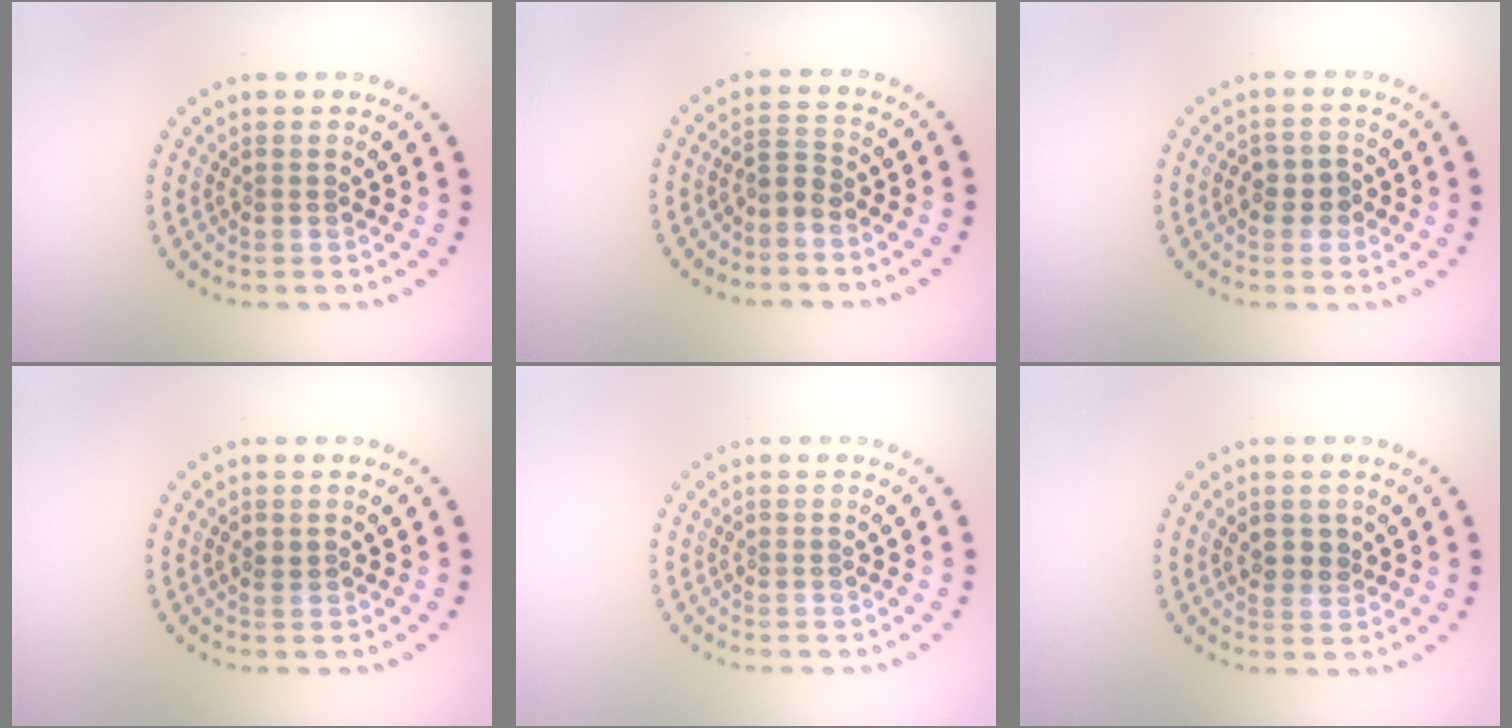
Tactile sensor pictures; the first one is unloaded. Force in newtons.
{"total": 1.8, "press": 1.3, "slide": 1.2}
{"total": 2.0, "press": 1.9, "slide": 0.5}
{"total": 0.7, "press": 0.7, "slide": 0.3}
{"total": 0.0}
{"total": 1.5, "press": 1.4, "slide": 0.7}